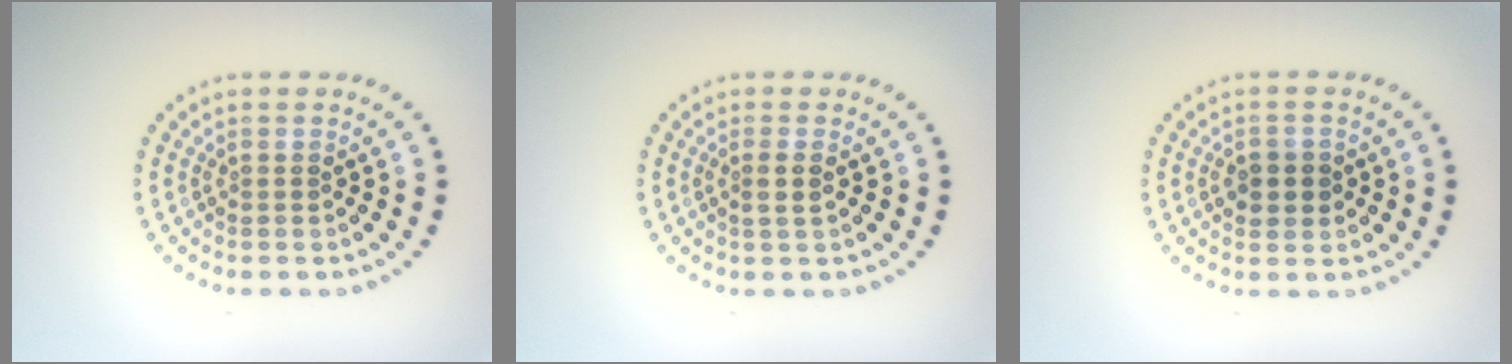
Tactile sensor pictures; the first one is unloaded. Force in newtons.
{"total": 1.2, "press": 1.0, "slide": 0.7}
{"total": 2.3, "press": 2.3, "slide": 0.4}